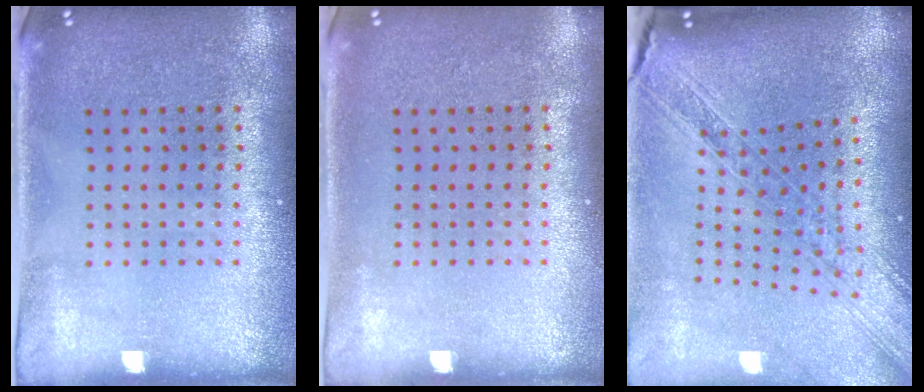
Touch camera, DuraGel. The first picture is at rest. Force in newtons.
{"total": 0.0}
{"total": 2.2, "press": 1.9, "slide": 1.1}